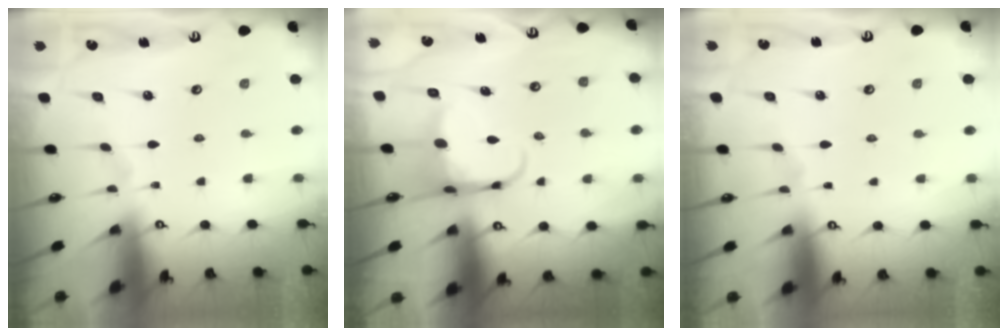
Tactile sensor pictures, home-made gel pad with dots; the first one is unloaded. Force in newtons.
{"total": 5.5, "press": 5.4, "slide": 1.3}
{"total": 1.2, "press": 1.2, "slide": 0.1}